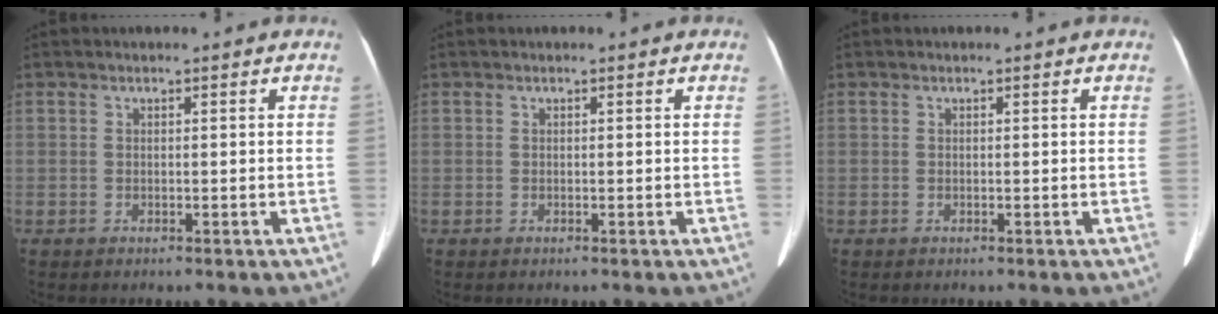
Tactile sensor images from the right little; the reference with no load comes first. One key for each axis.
{"total": 0.0}
{"total": 0.0}